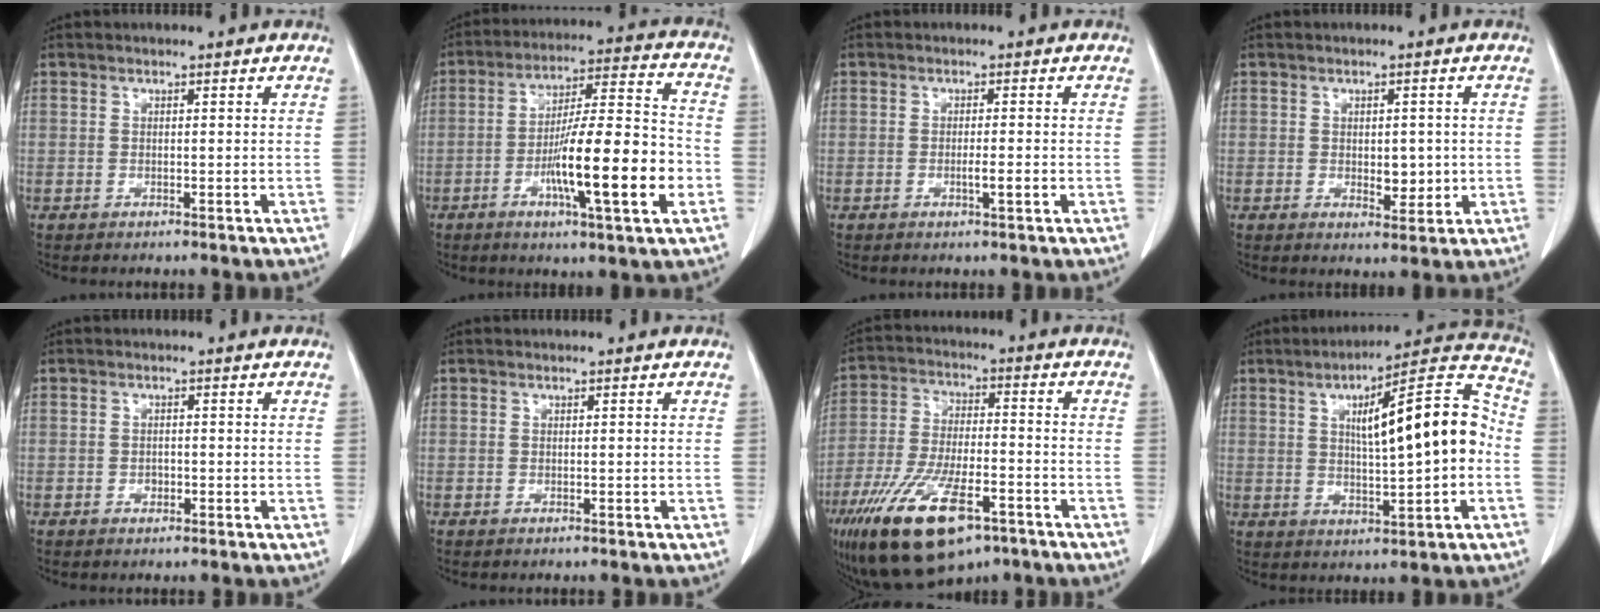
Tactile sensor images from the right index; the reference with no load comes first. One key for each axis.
{"total": 16.8, "fx": -4.9, "fy": 1.3, "fz": 16.0, "tx": -0.265, "ty": 0.000, "tz": -0.077}
{"total": 2.0, "fx": -0.5, "fy": 0.1, "fz": 1.9, "tx": -0.031, "ty": 0.000, "tz": -0.007}
{"total": 3.8, "fx": -0.1, "fy": 2.0, "fz": 3.2, "tx": -0.038, "ty": -0.002, "tz": 0.008}
{"total": 1.1, "fx": -0.4, "fy": 0.9, "fz": 0.6, "tx": -0.006, "ty": 0.005, "tz": -0.002}
{"total": 0.0}
{"total": 17.6, "fx": -10.6, "fy": 6.0, "fz": 12.7, "tx": -0.261, "ty": -0.023, "tz": -0.182}
{"total": 15.4, "fx": 0.9, "fy": 2.6, "fz": 15.1, "tx": -0.223, "ty": 0.036, "tz": 0.015}